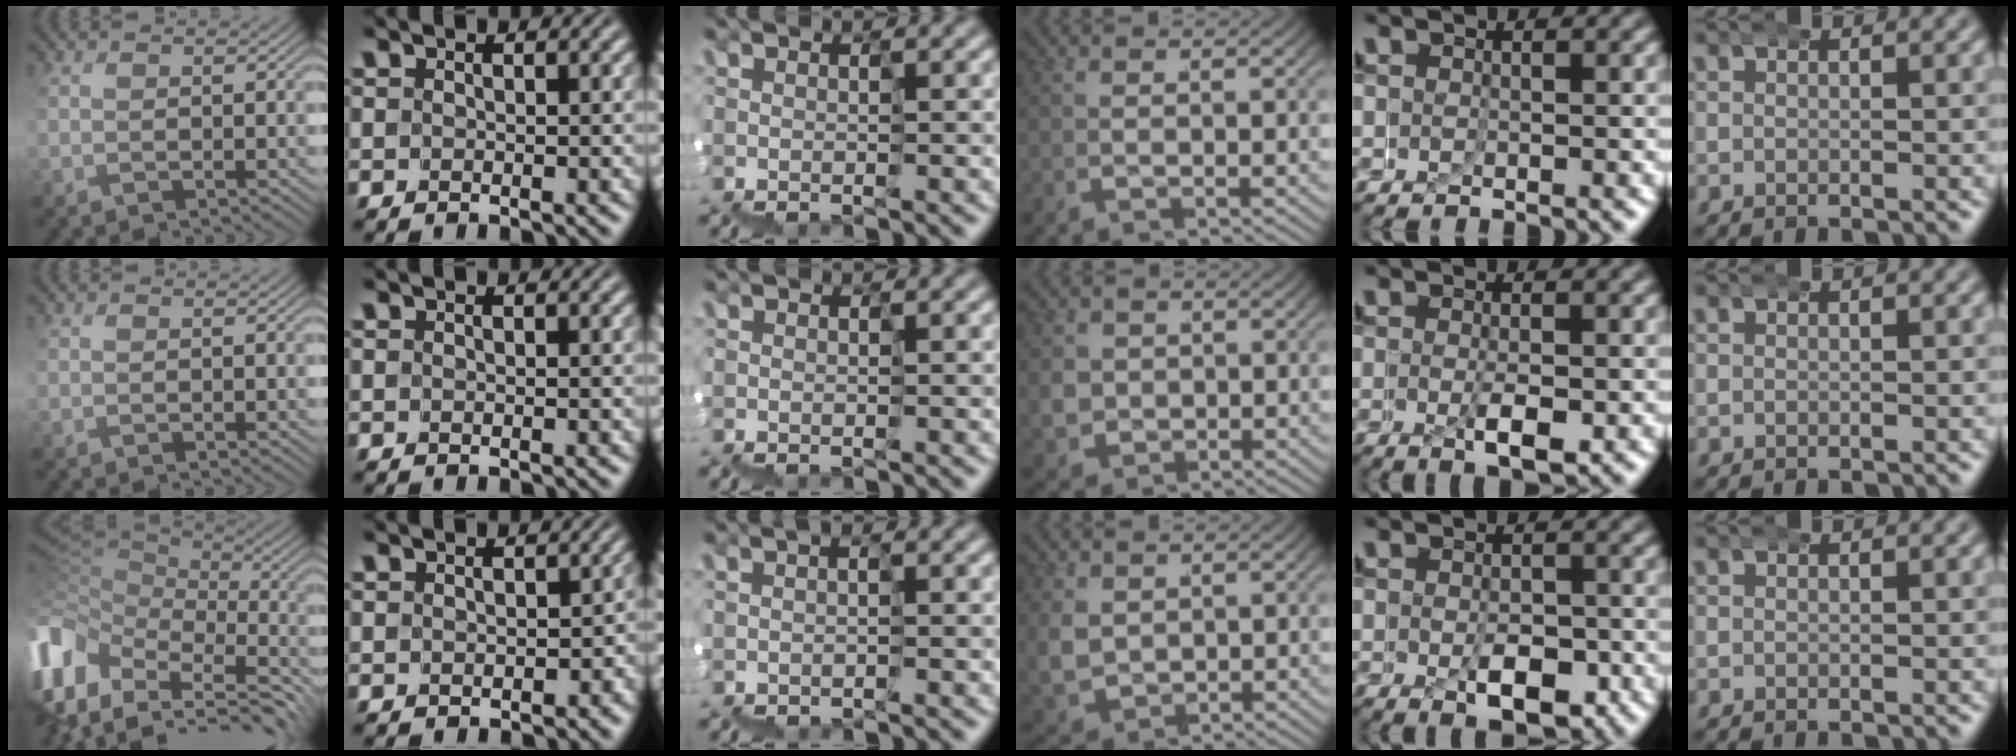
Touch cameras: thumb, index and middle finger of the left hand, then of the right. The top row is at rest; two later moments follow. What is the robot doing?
{"motion": "wrap", "object": "ethernet cable"}